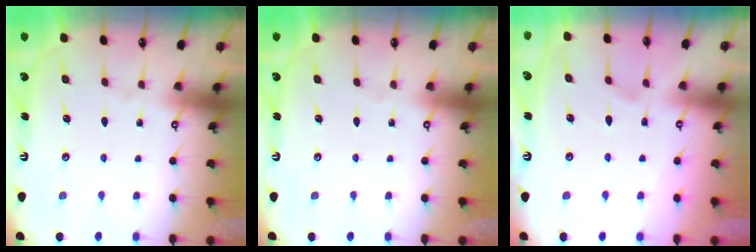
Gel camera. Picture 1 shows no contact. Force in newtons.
{"total": 0.0}
{"total": 2.6, "press": 2.4, "slide": 1.0}